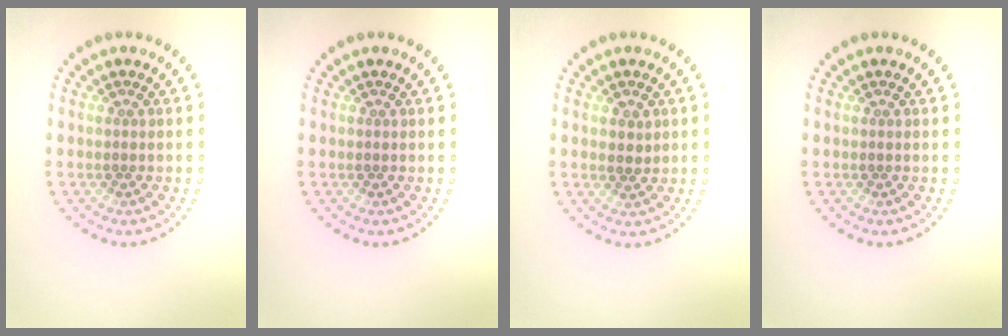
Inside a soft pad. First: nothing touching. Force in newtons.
{"total": 0.0}
{"total": 0.9, "press": 0.9, "slide": 0.2}
{"total": 0.0}